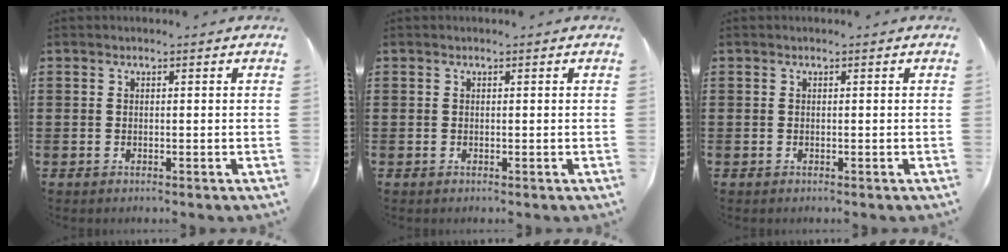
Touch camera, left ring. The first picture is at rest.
{"total": 0.0}
{"total": 0.0}